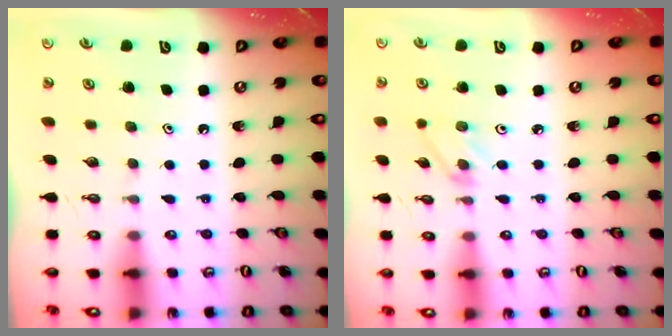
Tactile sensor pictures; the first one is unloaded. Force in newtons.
{"total": 2.8, "press": 2.7, "slide": 0.4}